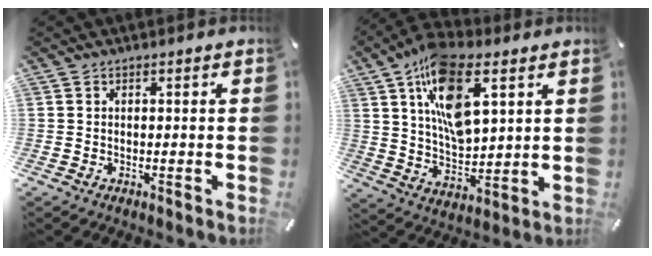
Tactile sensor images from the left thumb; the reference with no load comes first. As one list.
[{"total": 16.1, "force": [7.8, 8.3, 11.4], "torque": [-0.198, -0.016, 0.137]}]